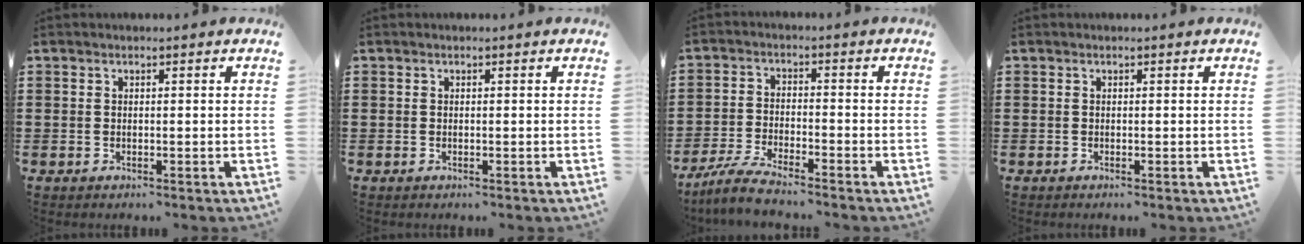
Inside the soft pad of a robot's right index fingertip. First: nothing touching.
{"total": 0.0}
{"total": 4.7, "force": [-4.3, 0.0, 1.9], "torque": [-0.053, -0.013, -0.087]}
{"total": 0.0}